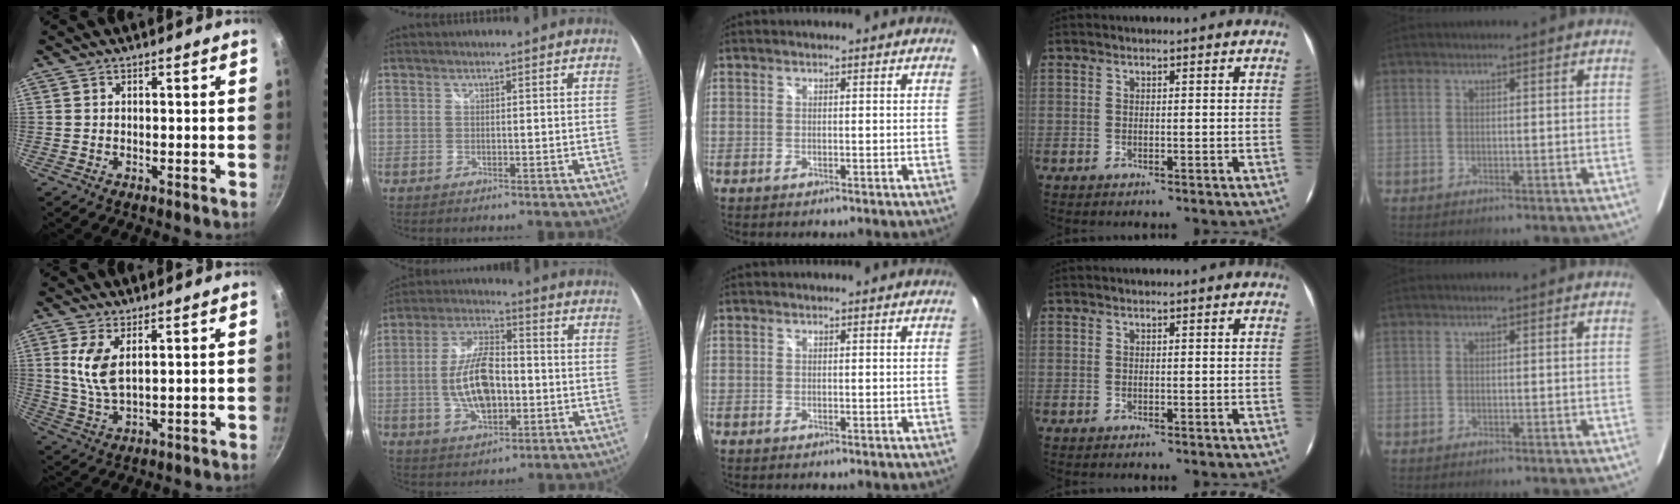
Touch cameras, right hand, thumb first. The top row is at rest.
{"thumb": {"total": 7.1, "force": [2.3, 3.2, 5.9], "torque": [-0.118, -0.018, 0.052]}, "index": {"total": 13.2, "force": [-2.1, 6.4, 11.3], "torque": [-0.225, 0.005, -0.035]}}